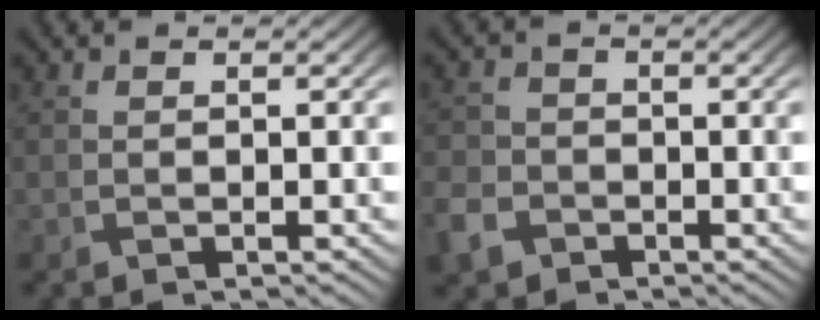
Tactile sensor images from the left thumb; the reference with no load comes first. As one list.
[{"total": 4.1, "force": [-2.4, 3.0, 1.5], "torque": [-0.048, -0.005, -0.057]}]